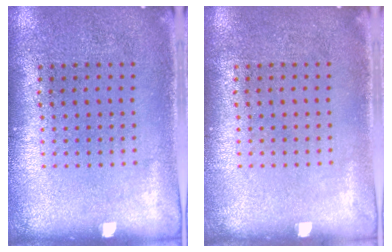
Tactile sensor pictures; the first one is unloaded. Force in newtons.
{"total": 0.0}